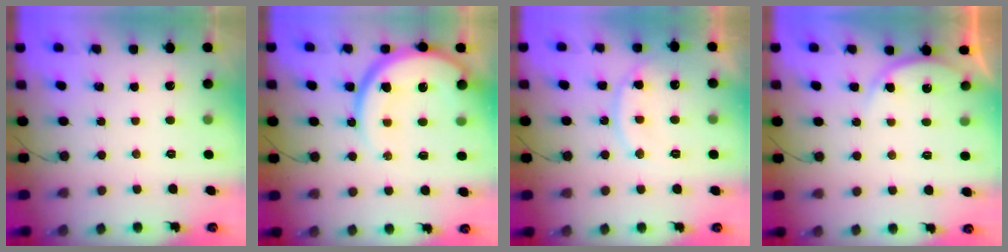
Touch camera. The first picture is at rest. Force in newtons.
{"total": 14.3, "press": 14.2, "slide": 1.5}
{"total": 13.6, "press": 13.5, "slide": 1.0}
{"total": 6.3, "press": 6.3, "slide": 0.3}